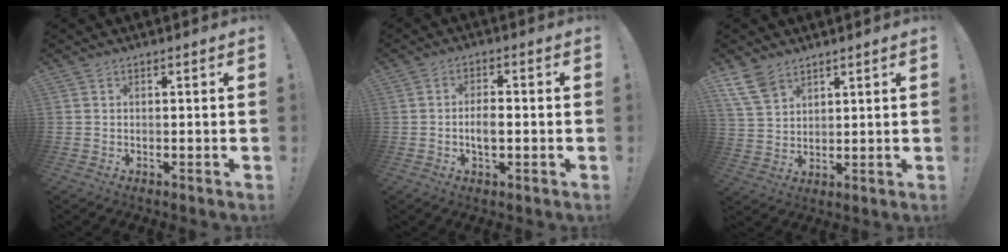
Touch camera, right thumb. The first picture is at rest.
{"total": 4.7, "force": [-1.2, 2.1, 4.0], "torque": [-0.072, 0.005, -0.023]}
{"total": 8.5, "force": [5.9, 4.6, 4.0], "torque": [-0.070, -0.027, 0.118]}